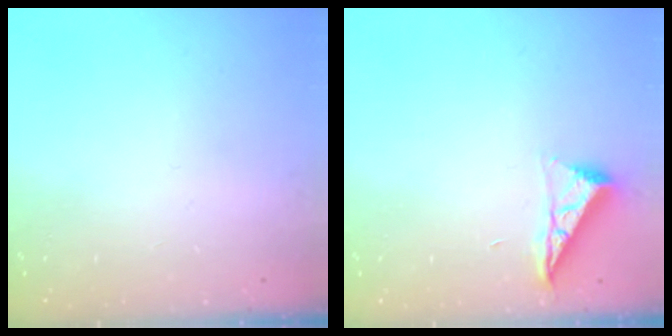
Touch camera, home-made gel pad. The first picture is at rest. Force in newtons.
{"total": 7.1, "press": 7.1, "slide": 0.5}